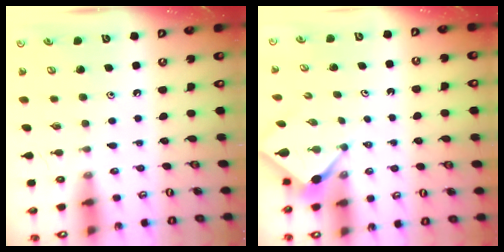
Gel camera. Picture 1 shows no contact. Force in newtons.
{"total": 2.4, "press": 2.4, "slide": 0.3}